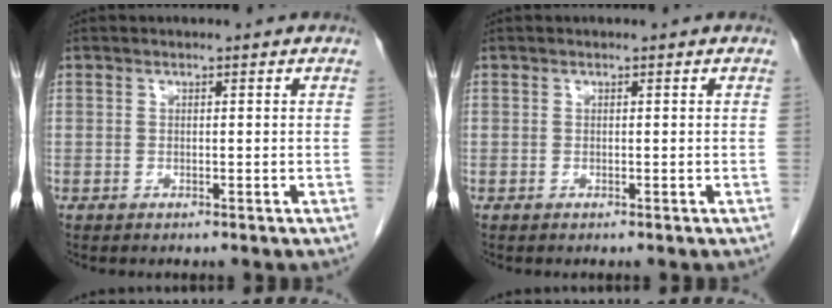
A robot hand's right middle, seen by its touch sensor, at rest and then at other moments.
{"total": 0.0}